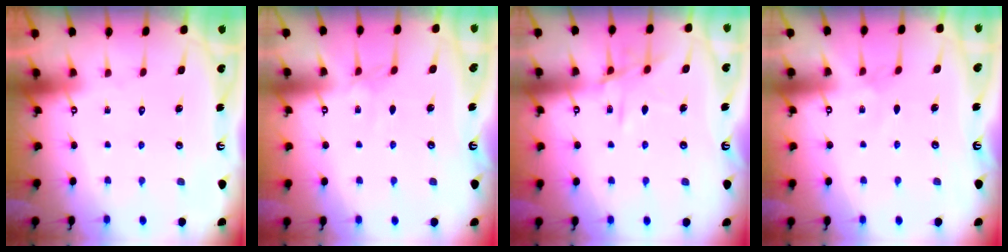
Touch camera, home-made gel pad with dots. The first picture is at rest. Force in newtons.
{"total": 1.7, "press": 1.6, "slide": 0.4}
{"total": 8.7, "press": 8.7, "slide": 0.6}
{"total": 1.2, "press": 1.1, "slide": 0.4}